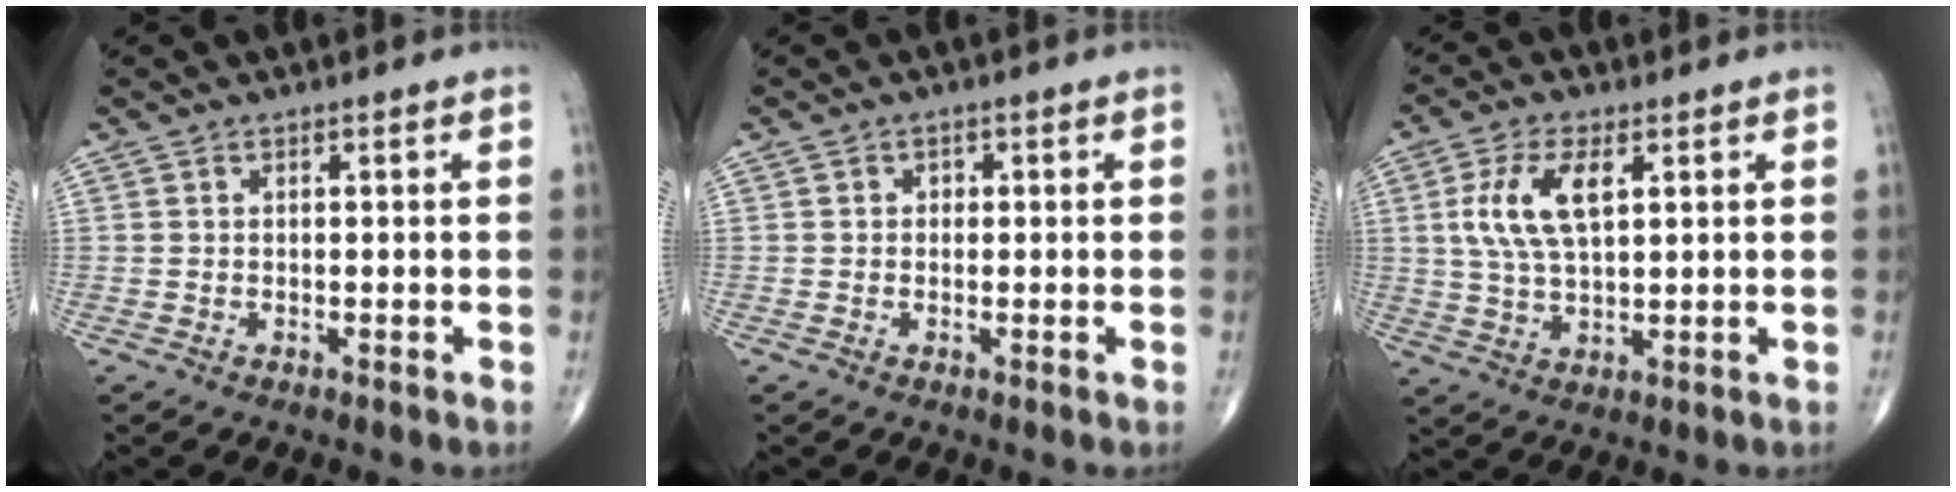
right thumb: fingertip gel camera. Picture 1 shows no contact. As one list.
[{"total": 1.1, "force": [0.1, 1.0, 0.4], "torque": [0.003, 0.004, -0.004]}, {"total": 9.5, "force": [2.7, 4.4, 8.0], "torque": [-0.164, -0.001, 0.052]}]